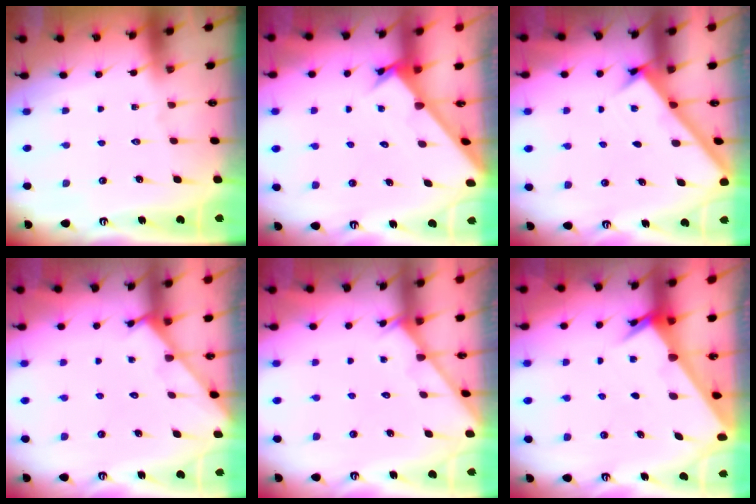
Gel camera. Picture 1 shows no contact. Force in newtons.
{"total": 2.8, "press": 2.8, "slide": 0.3}
{"total": 2.6, "press": 2.6, "slide": 0.4}
{"total": 1.2, "press": 1.2, "slide": 0.1}
{"total": 2.4, "press": 2.4, "slide": 0.2}
{"total": 2.7, "press": 2.7, "slide": 0.2}